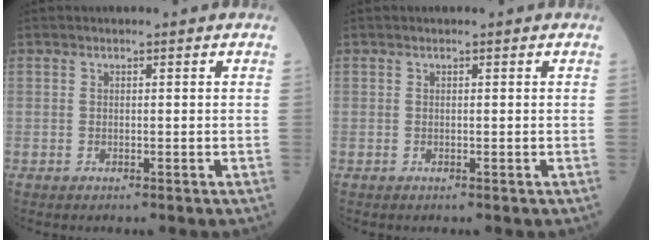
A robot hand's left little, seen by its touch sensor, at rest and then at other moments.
{"total": 0.0}